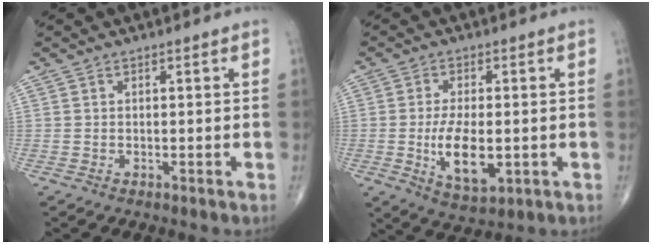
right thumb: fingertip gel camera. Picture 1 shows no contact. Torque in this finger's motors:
{"motor_torque": [2.02, 2.61, 0.90, 0.47, 0.19]}